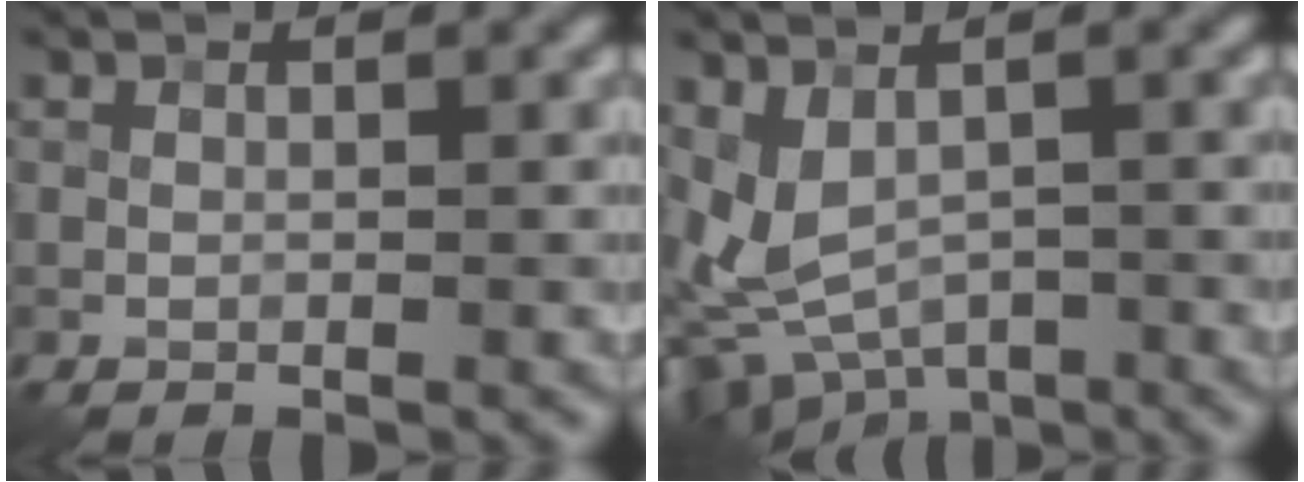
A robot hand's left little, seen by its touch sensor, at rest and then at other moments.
{"total": 5.3, "force": [-1.9, 3.4, 3.7], "torque": [-0.065, -0.007, -0.032]}